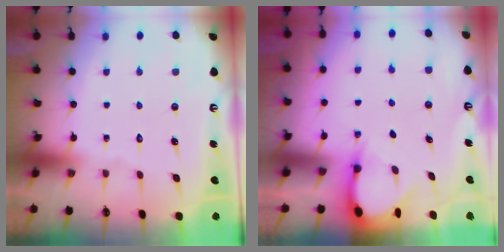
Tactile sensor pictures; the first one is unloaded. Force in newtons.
{"total": 3.3, "press": 3.3, "slide": 0.5}